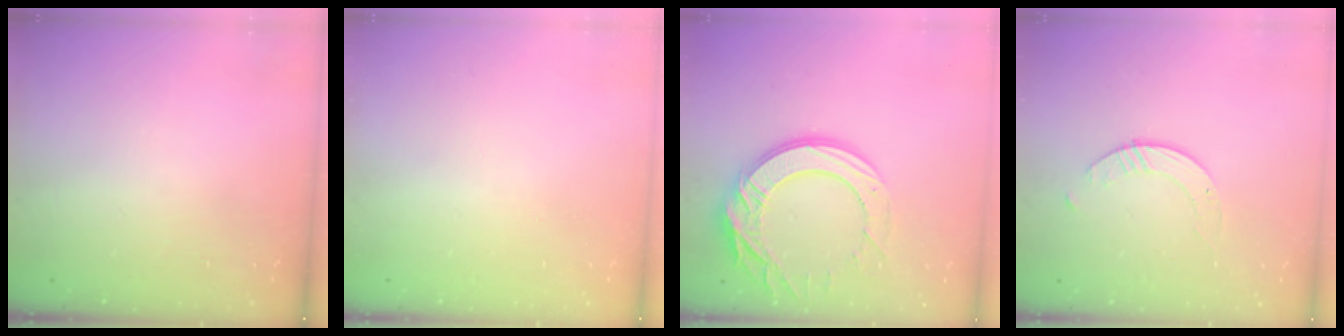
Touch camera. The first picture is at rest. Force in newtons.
{"total": 0.0}
{"total": 17.9, "press": 17.8, "slide": 1.9}
{"total": 1.7, "press": 1.7, "slide": 0.2}